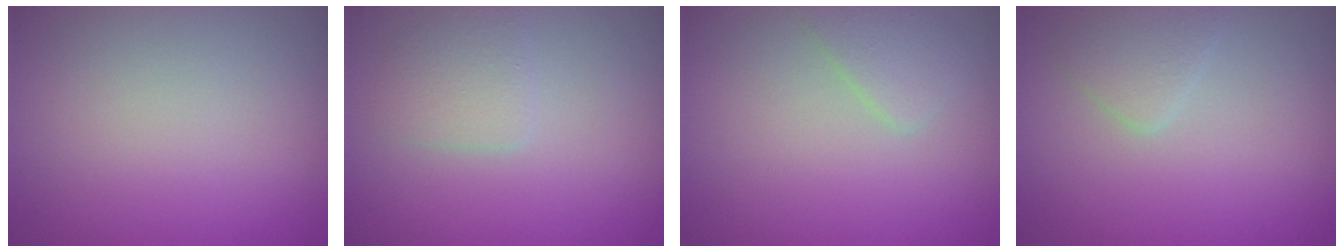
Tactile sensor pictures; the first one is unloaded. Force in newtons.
{"total": 2.1, "press": 2.1, "slide": 0.0}
{"total": 1.6, "press": 1.6, "slide": 0.1}
{"total": 1.9, "press": 1.9, "slide": 0.0}